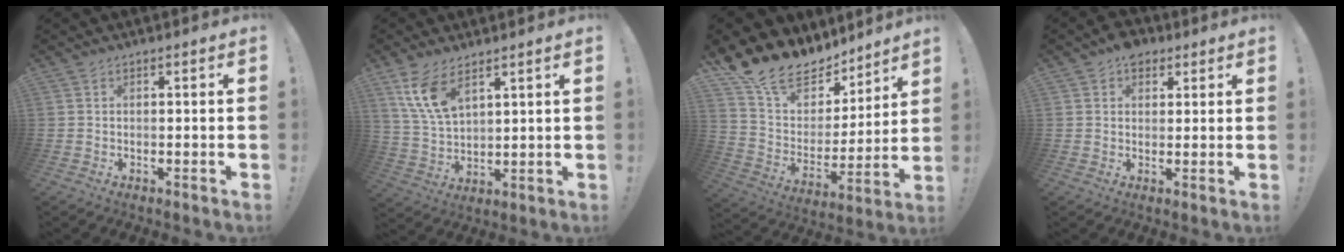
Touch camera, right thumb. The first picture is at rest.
{"total": 10.7, "force": [6.8, 4.7, 6.8], "torque": [-0.138, -0.026, 0.130]}
{"total": 16.2, "force": [12.8, 8.4, 5.3], "torque": [-0.105, -0.092, 0.241]}
{"total": 5.6, "force": [3.2, 4.2, 2.1], "torque": [-0.025, -0.008, 0.057]}